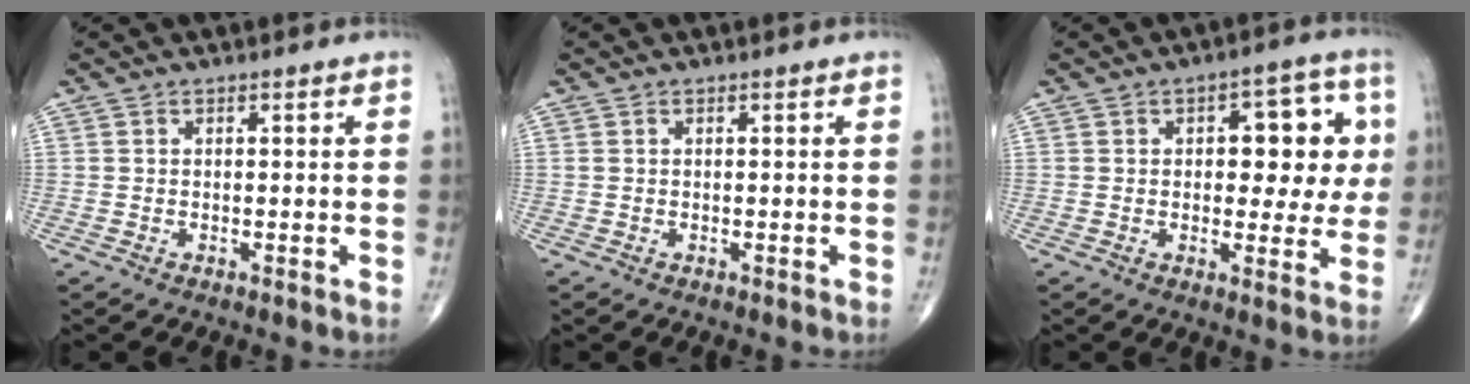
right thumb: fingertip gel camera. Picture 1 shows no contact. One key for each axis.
{"total": 0.0}
{"total": 11.4, "fx": 2.0, "fy": 6.0, "fz": 9.5, "tx": -0.075, "ty": 0.007, "tz": 0.024}